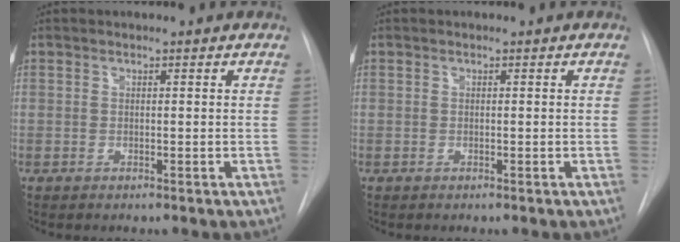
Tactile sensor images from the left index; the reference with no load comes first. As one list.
[{"total": 0.0}]